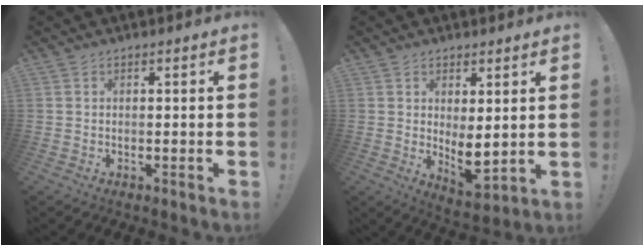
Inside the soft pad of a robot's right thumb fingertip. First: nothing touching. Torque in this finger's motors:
{"motor_torque": [0.13, 0.11, 0.31, 0.44, 0.09]}